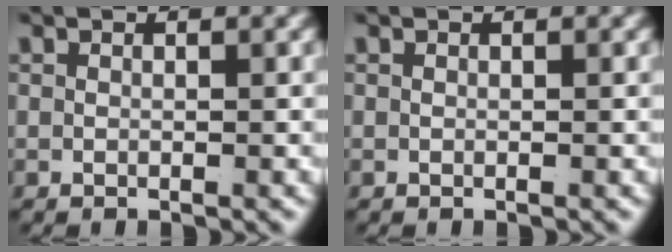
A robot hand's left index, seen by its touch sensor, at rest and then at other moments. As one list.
[{"total": 0.0}]